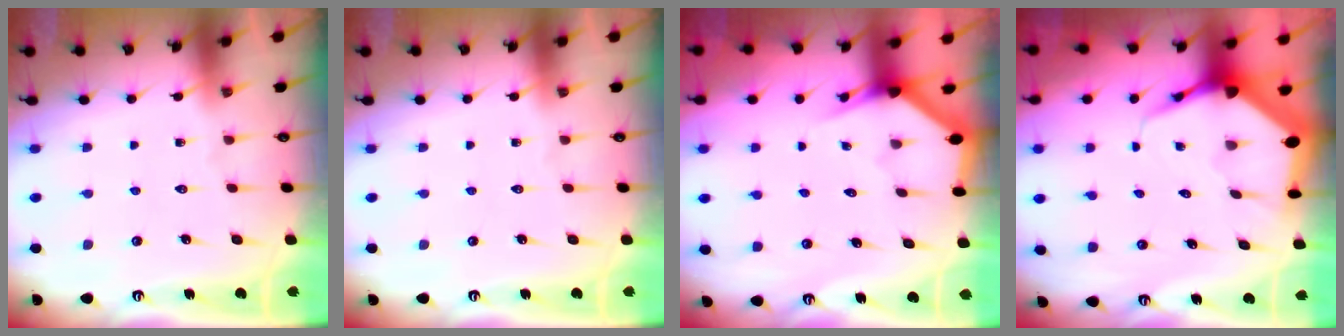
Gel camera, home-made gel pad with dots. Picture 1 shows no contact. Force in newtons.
{"total": 0.0}
{"total": 3.1, "press": 3.1, "slide": 0.1}
{"total": 5.9, "press": 5.9, "slide": 0.6}